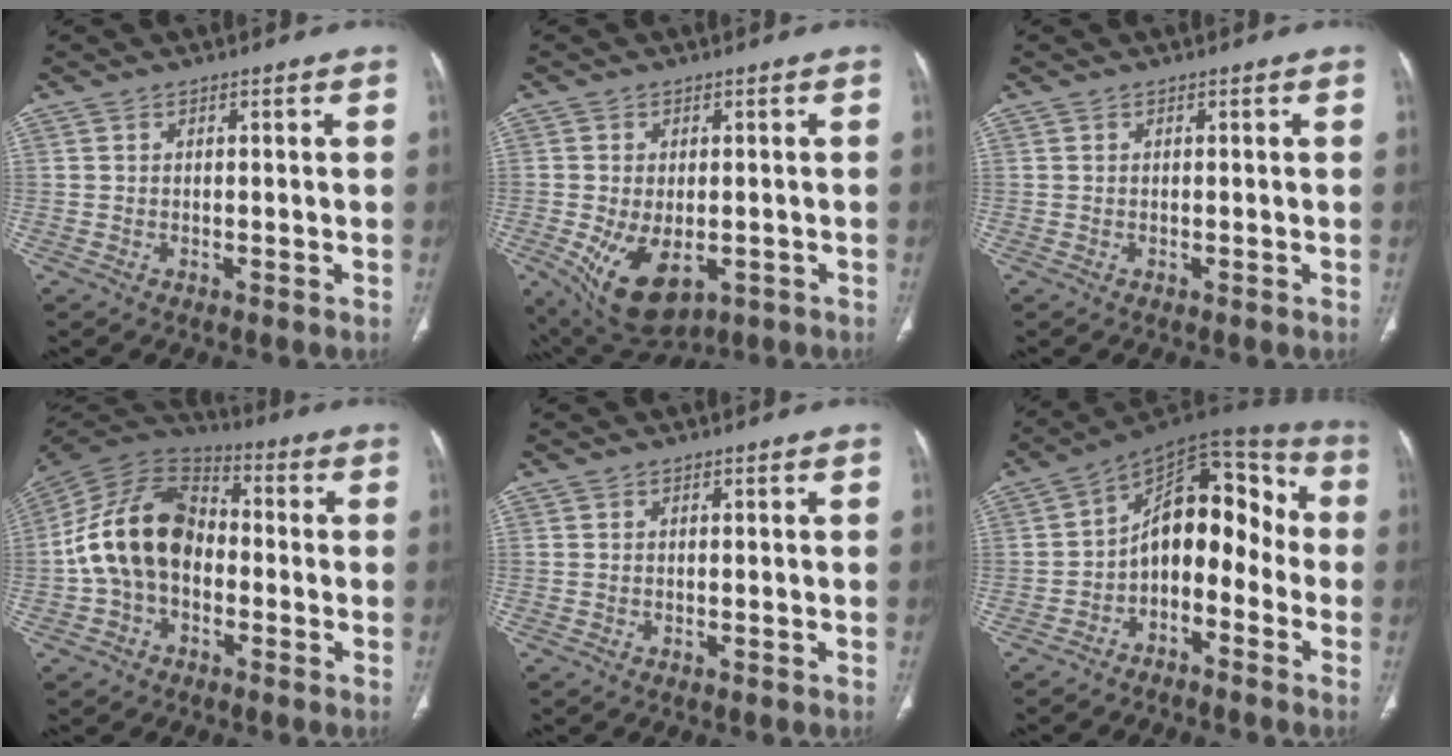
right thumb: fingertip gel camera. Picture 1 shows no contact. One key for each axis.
{"total": 10.9, "fx": -3.4, "fy": 6.3, "fz": 8.2, "tx": -0.137, "ty": -0.007, "tz": -0.035}
{"total": 0.0}
{"total": 16.2, "fx": -1.9, "fy": 11.3, "fz": 11.5, "tx": -0.205, "ty": 0.040, "tz": -0.044}
{"total": 0.0}
{"total": 15.0, "fx": -3.1, "fy": 9.2, "fz": 11.4, "tx": -0.130, "ty": 0.084, "tz": -0.061}